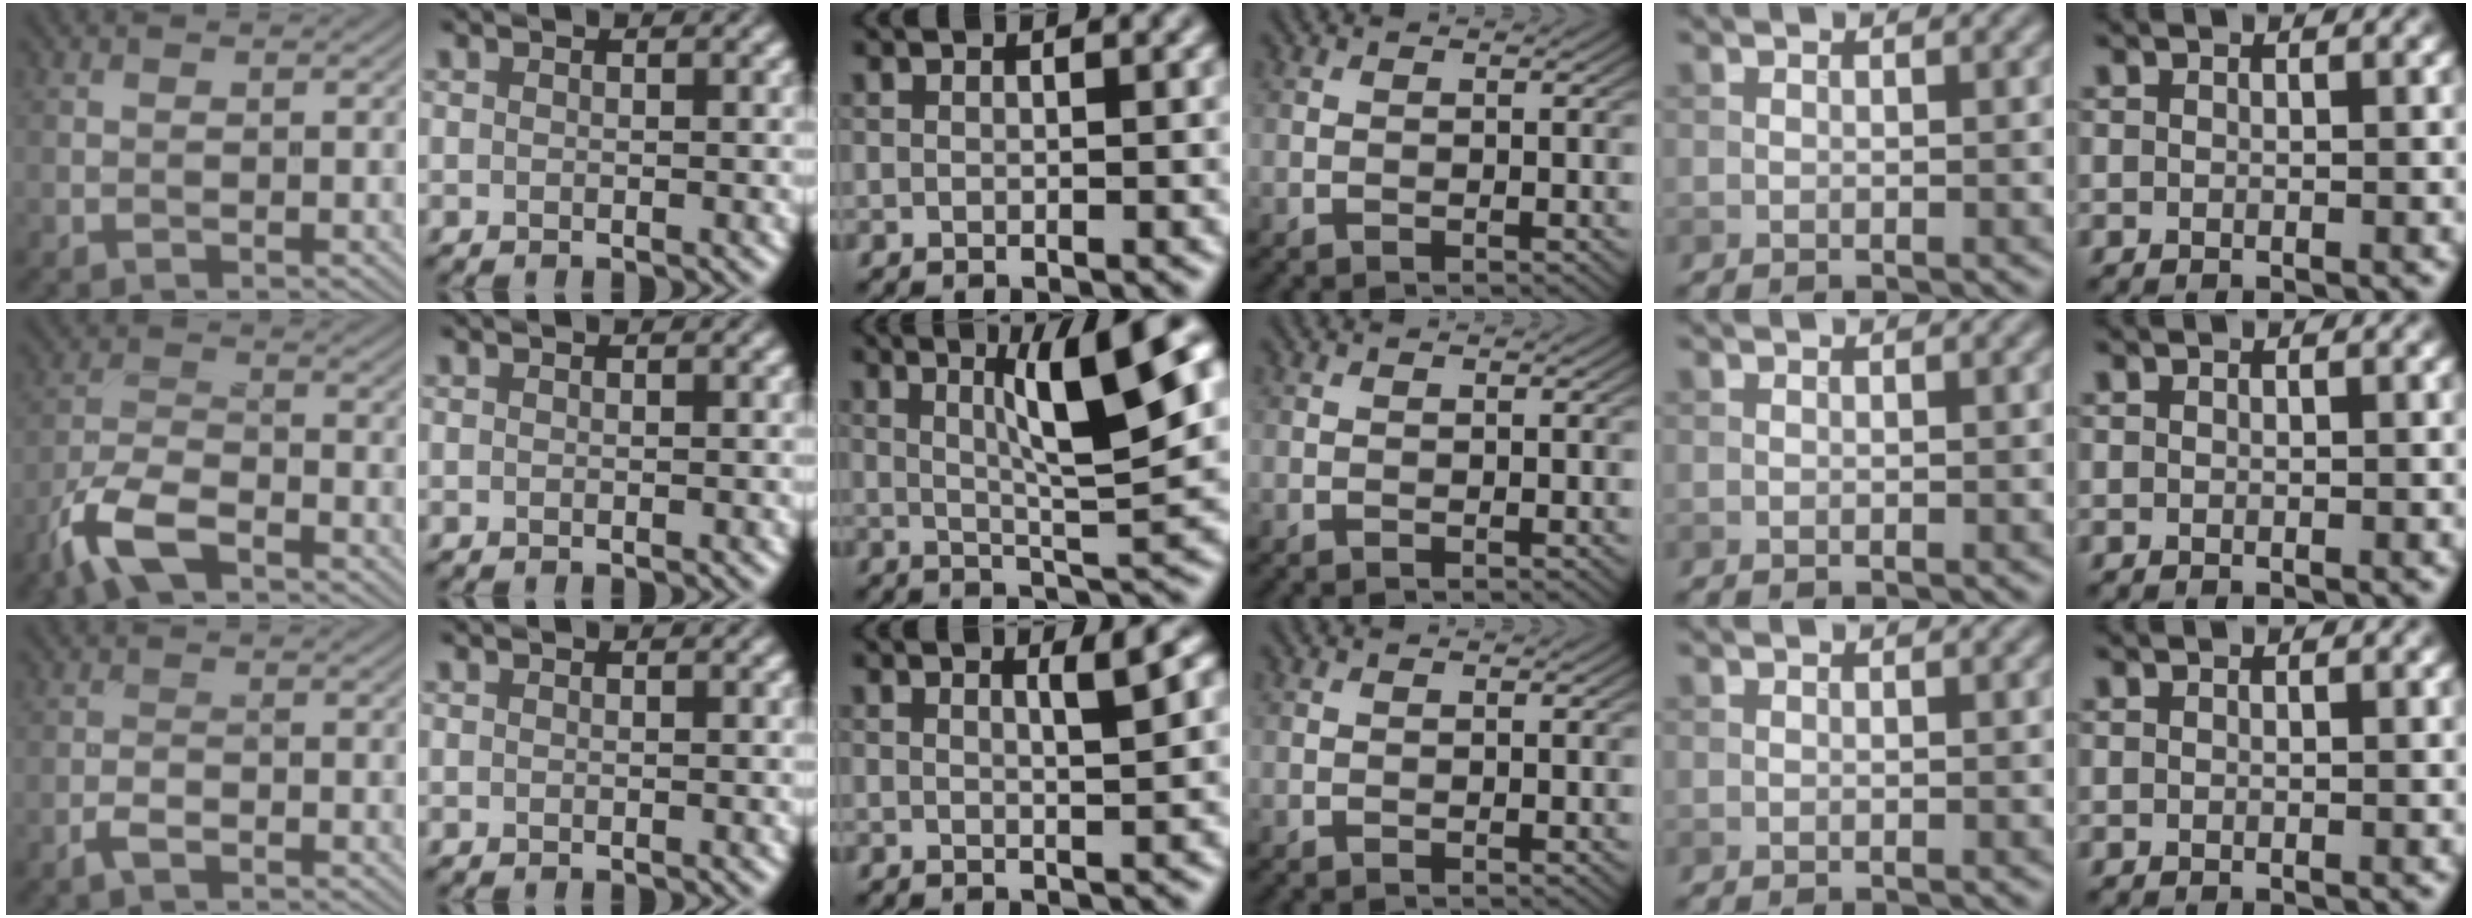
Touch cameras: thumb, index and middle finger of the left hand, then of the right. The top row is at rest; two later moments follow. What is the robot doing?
{"motion": "screw", "object": "medicine bottle"}